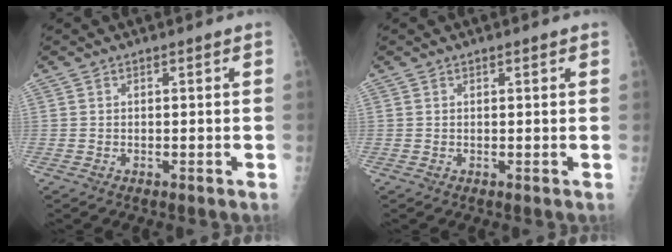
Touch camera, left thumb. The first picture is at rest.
{"total": 0.7, "force": [0.5, 0.2, 0.5], "torque": [-0.006, -0.001, 0.006]}